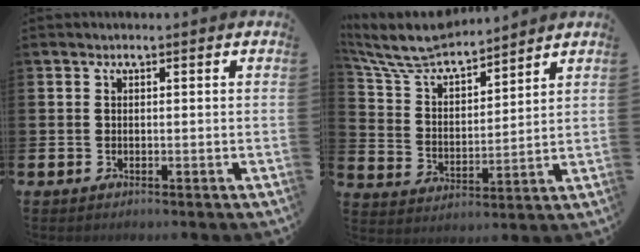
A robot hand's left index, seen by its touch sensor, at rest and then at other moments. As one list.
[{"total": 8.1, "force": [7.5, 1.8, 2.5], "torque": [-0.089, -0.050, 0.132]}]